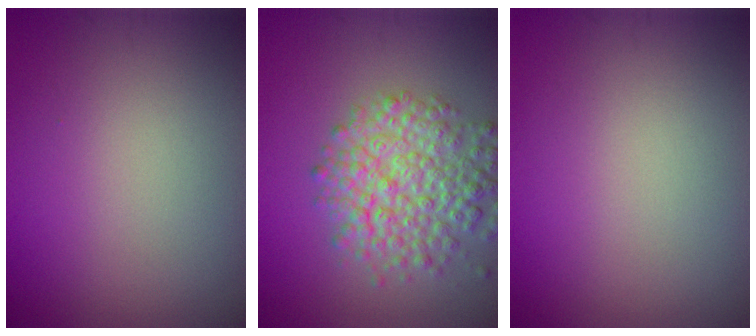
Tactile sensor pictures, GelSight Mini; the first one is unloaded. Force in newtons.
{"total": 6.2, "press": 6.2, "slide": 0.2}
{"total": 0.0}